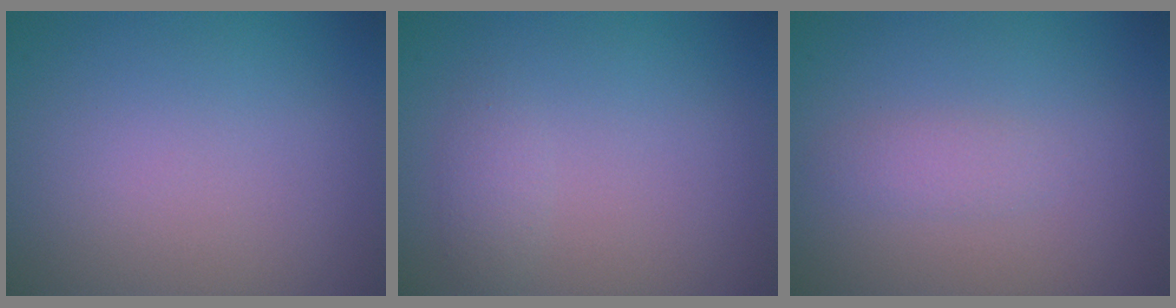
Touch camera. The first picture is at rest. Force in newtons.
{"total": 1.1, "press": 1.1, "slide": 0.0}
{"total": 1.1, "press": 1.1, "slide": 0.0}